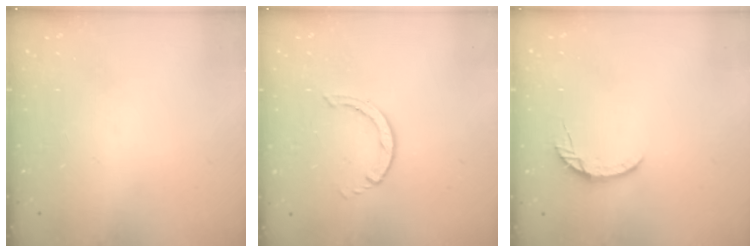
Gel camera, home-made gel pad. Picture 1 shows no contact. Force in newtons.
{"total": 0.6, "press": 0.6, "slide": 0.1}
{"total": 4.6, "press": 4.6, "slide": 0.6}